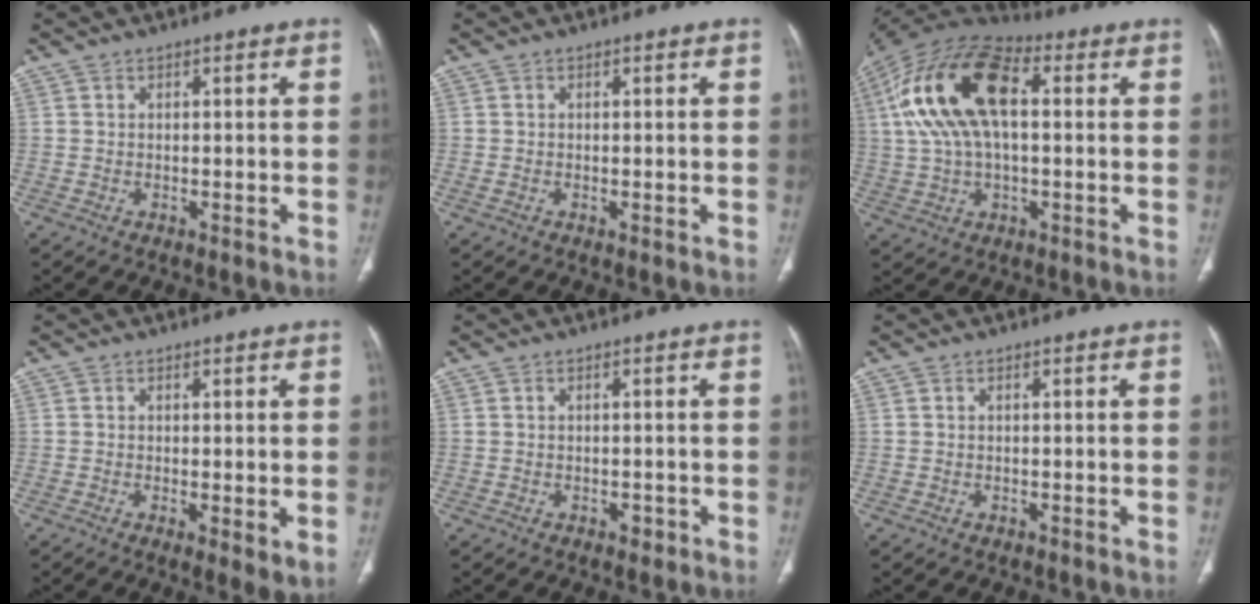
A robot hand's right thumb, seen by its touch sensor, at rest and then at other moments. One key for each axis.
{"total": 0.6, "fx": -0.1, "fy": 0.2, "fz": 0.6, "tx": -0.014, "ty": -0.003, "tz": -0.001}
{"total": 20.0, "fx": 3.8, "fy": 10.4, "fz": 16.7, "tx": -0.321, "ty": 0.031, "tz": 0.059}
{"total": 4.1, "fx": -0.5, "fy": 1.1, "fz": 3.9, "tx": -0.067, "ty": -0.016, "tz": -0.010}
{"total": 1.5, "fx": -0.6, "fy": 0.9, "fz": 0.9, "tx": -0.008, "ty": 0.001, "tz": -0.007}
{"total": 0.0}